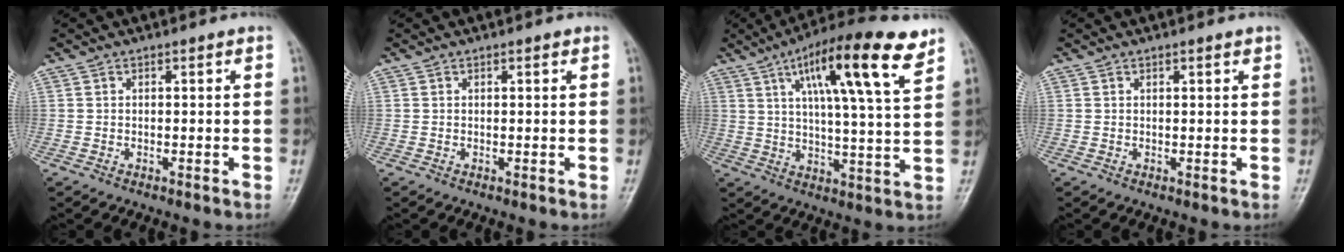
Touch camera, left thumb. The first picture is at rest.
{"total": 0.6, "force": [0.4, 0.2, 0.5], "torque": [-0.007, -0.001, 0.005]}
{"total": 17.9, "force": [9.5, 3.3, 14.8], "torque": [-0.224, -0.023, 0.148]}
{"total": 1.1, "force": [0.7, 0.3, 0.8], "torque": [-0.011, -0.002, 0.010]}